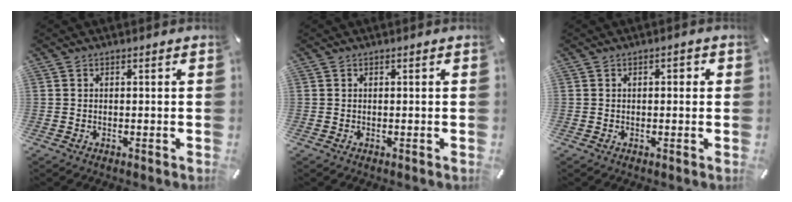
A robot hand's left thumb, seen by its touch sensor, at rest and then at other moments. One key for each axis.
{"total": 0.0}
{"total": 1.4, "fx": -0.1, "fy": 0.8, "fz": 1.2, "tx": -0.025, "ty": 0.006, "tz": -0.004}